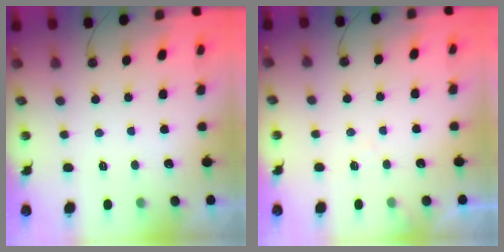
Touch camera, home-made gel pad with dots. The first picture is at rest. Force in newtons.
{"total": 4.6, "press": 4.6, "slide": 0.7}